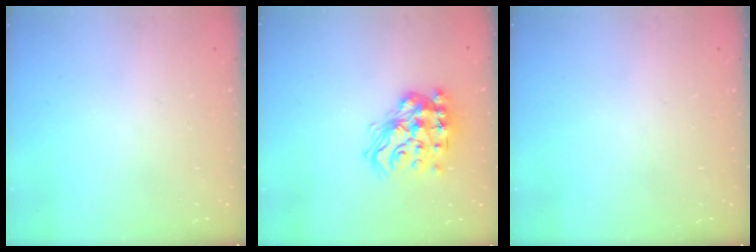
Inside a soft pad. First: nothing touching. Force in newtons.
{"total": 16.8, "press": 16.8, "slide": 1.0}
{"total": 0.0}